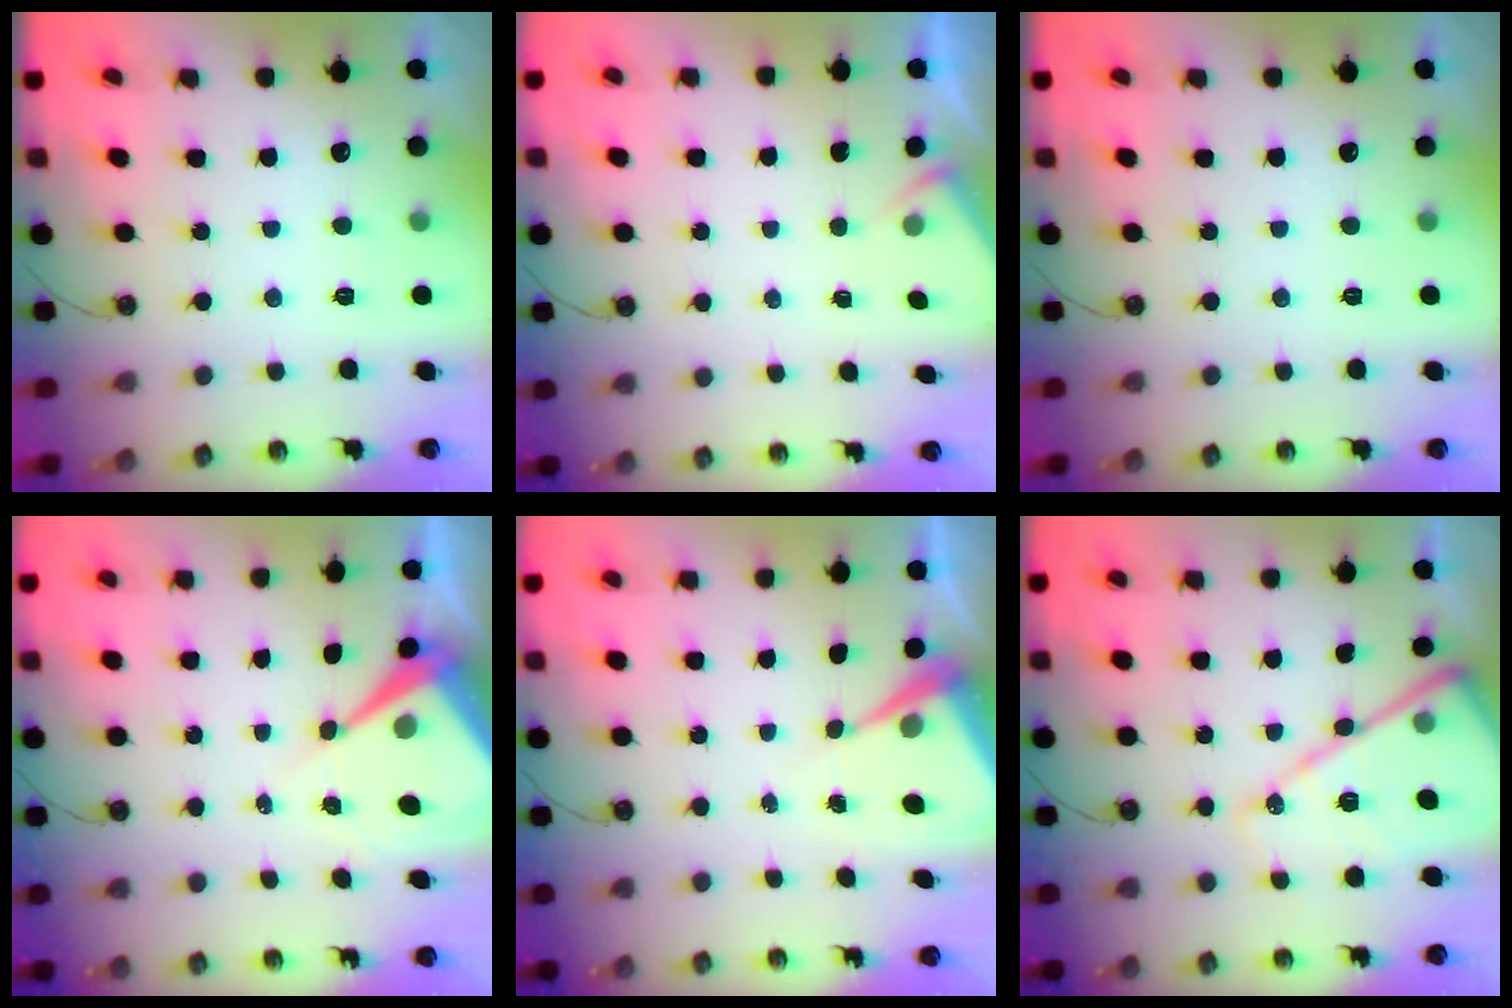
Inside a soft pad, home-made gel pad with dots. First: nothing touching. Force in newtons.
{"total": 2.0, "press": 1.9, "slide": 0.4}
{"total": 0.0}
{"total": 9.1, "press": 9.1, "slide": 0.7}
{"total": 7.8, "press": 7.7, "slide": 0.7}
{"total": 17.7, "press": 17.6, "slide": 1.9}